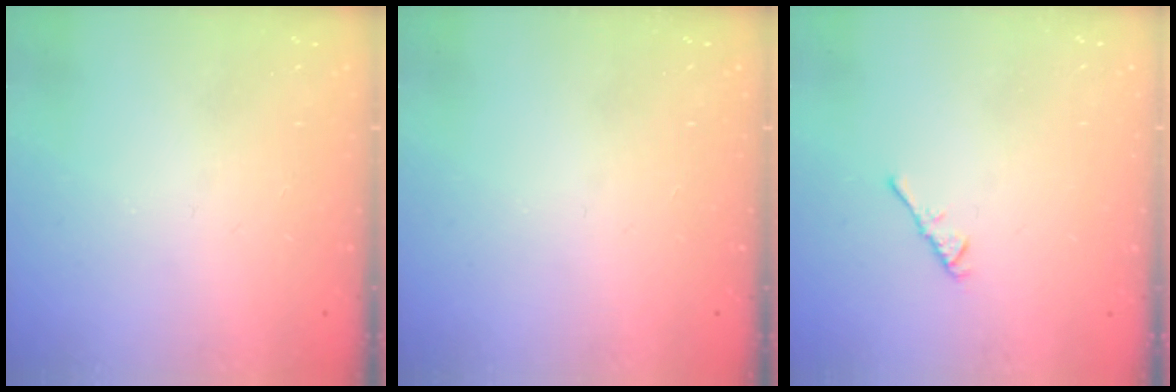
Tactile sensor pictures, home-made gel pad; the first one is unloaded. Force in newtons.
{"total": 0.0}
{"total": 2.4, "press": 2.3, "slide": 0.6}